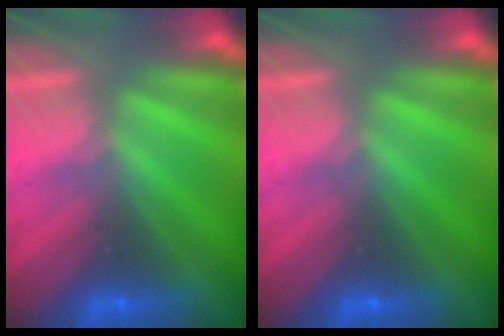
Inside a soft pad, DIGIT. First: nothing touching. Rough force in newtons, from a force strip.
{"total": 0.0}